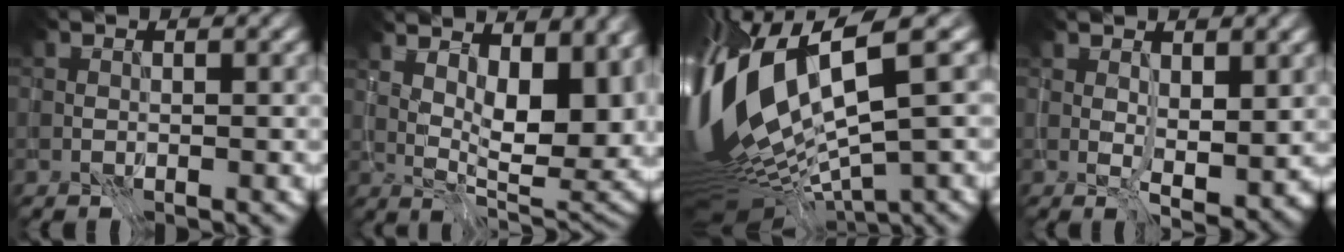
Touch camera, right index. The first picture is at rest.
{"total": 13.9, "force": [5.2, 6.3, 11.2], "torque": [-0.146, 0.030, 0.092]}
{"total": 15.5, "force": [1.3, 5.8, 14.3], "torque": [-0.314, -0.009, 0.063]}
{"total": 3.5, "force": [1.1, 1.3, 3.0], "torque": [-0.050, -0.005, 0.027]}